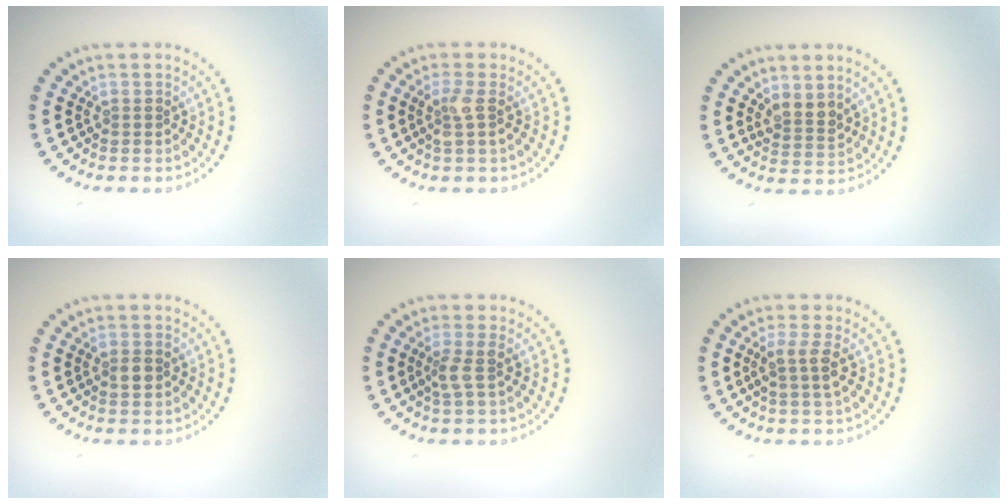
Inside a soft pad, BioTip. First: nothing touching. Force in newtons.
{"total": 1.8, "press": 1.5, "slide": 0.9}
{"total": 2.1, "press": 1.7, "slide": 1.2}
{"total": 1.3, "press": 1.3, "slide": 0.2}
{"total": 1.7, "press": 1.4, "slide": 1.1}
{"total": 2.0, "press": 1.7, "slide": 1.2}